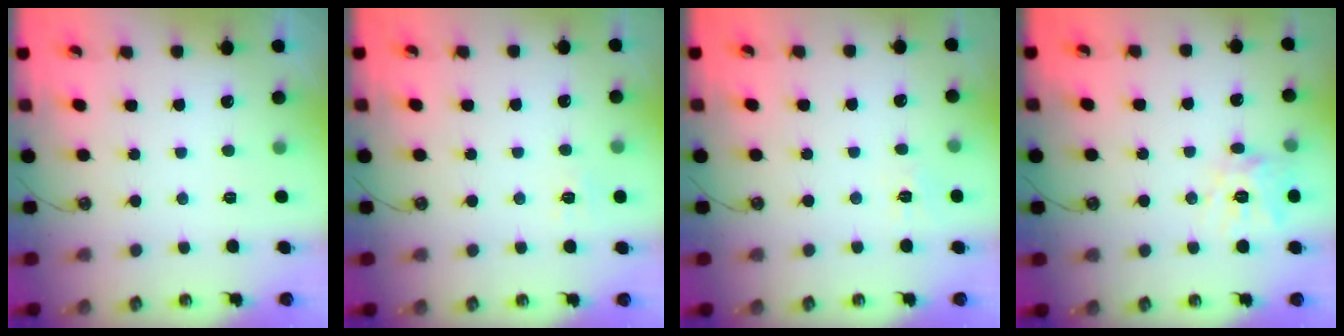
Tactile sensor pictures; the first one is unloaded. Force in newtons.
{"total": 6.4, "press": 6.3, "slide": 0.6}
{"total": 5.1, "press": 5.0, "slide": 0.7}
{"total": 13.0, "press": 13.0, "slide": 1.2}